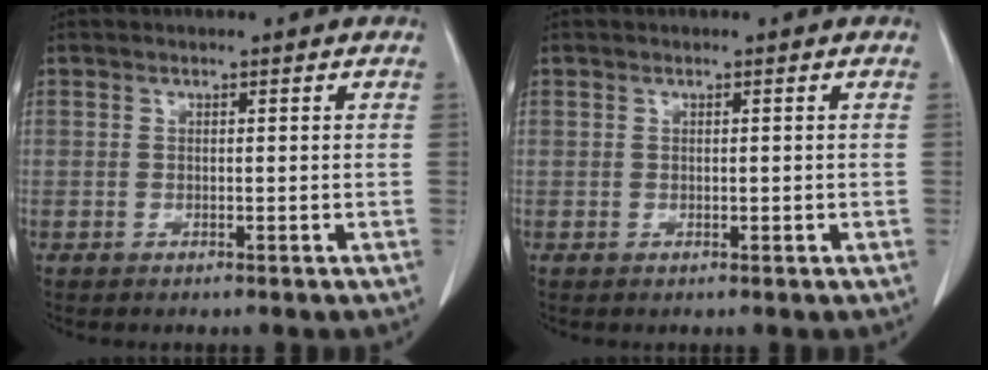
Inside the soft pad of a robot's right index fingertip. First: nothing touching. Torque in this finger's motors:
{"motor_torque": [-0.16, 0.18, -0.02, 0.00]}